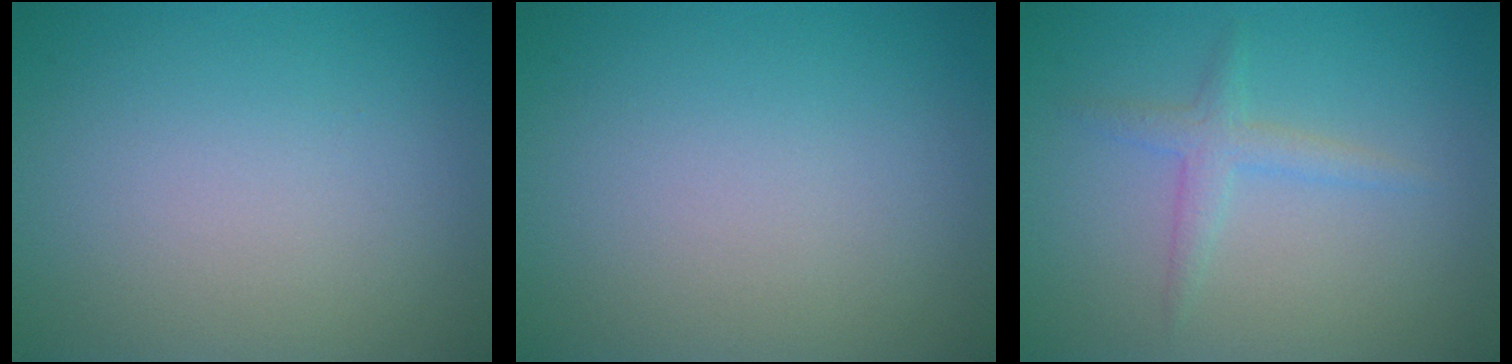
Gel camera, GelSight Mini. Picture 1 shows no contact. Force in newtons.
{"total": 0.0}
{"total": 1.8, "press": 1.8, "slide": 0.1}